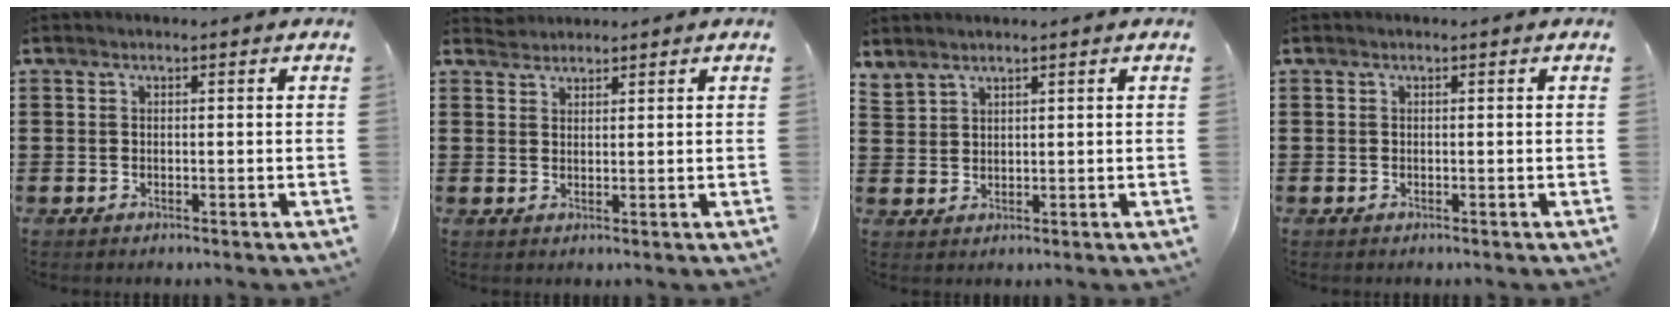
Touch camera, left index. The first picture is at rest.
{"total": 1.6, "force": [1.6, 0.3, -0.3], "torque": [0.001, 0.003, 0.032]}
{"total": 1.8, "force": [1.8, 0.3, 0.0], "torque": [-0.003, 0.001, 0.036]}
{"total": 0.0}